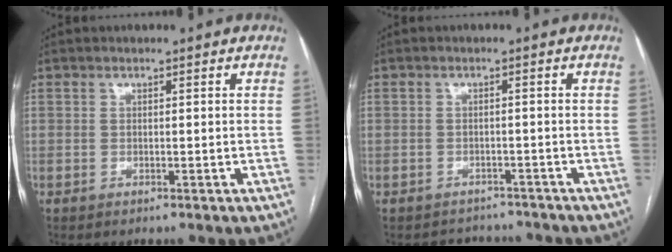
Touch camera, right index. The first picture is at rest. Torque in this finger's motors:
{"motor_torque": [-0.81, 0.01, -0.37, -0.09]}